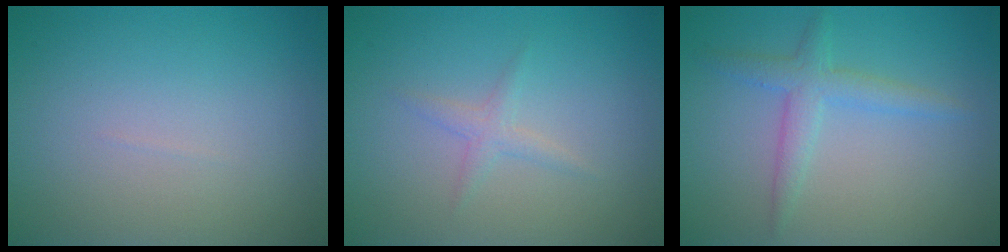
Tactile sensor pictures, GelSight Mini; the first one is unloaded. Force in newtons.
{"total": 1.2, "press": 1.2, "slide": 0.0}
{"total": 2.5, "press": 2.5, "slide": 0.1}